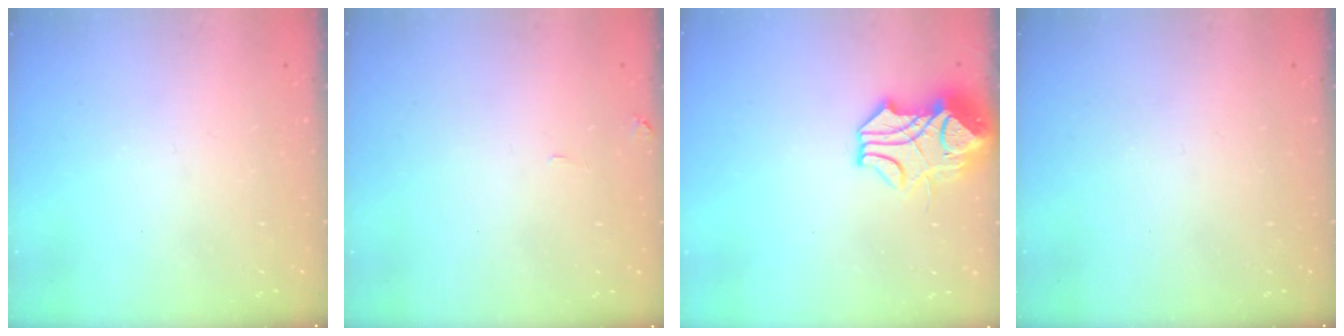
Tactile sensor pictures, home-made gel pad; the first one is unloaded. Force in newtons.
{"total": 2.6, "press": 2.5, "slide": 0.5}
{"total": 7.9, "press": 7.7, "slide": 1.7}
{"total": 0.0}